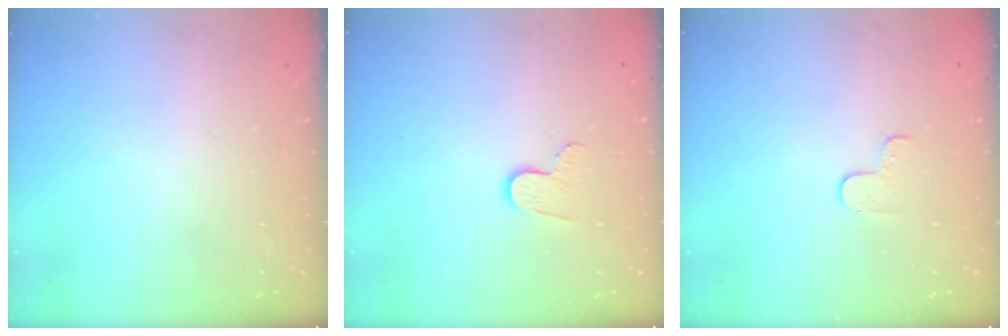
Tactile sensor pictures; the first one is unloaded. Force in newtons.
{"total": 5.9, "press": 5.9, "slide": 0.6}
{"total": 3.2, "press": 3.2, "slide": 0.3}